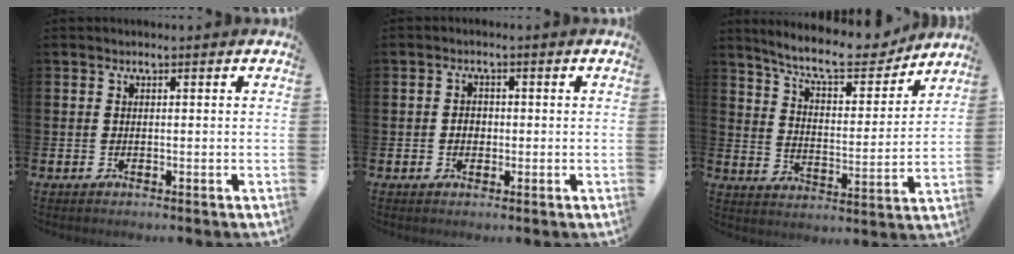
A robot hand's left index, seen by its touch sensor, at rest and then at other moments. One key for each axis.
{"total": 1.8, "fx": -0.2, "fy": 1.5, "fz": 1.0, "tx": -0.010, "ty": 0.005, "tz": -0.009}
{"total": 10.2, "fx": 9.2, "fy": 2.2, "fz": 3.8, "tx": -0.099, "ty": -0.056, "tz": 0.158}